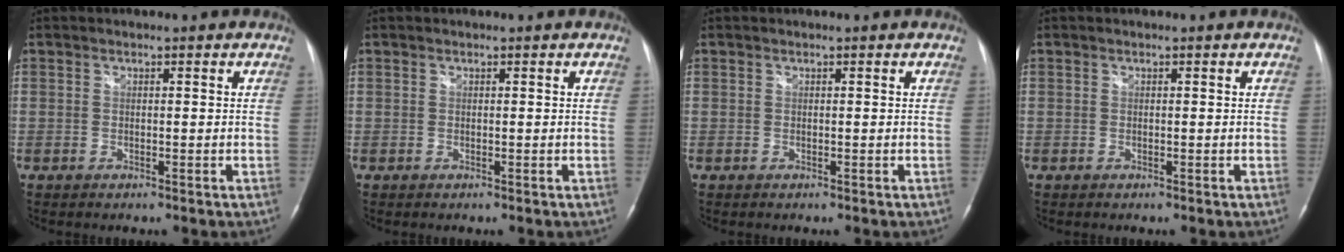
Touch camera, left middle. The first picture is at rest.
{"total": 0.0}
{"total": 0.0}
{"total": 0.0}